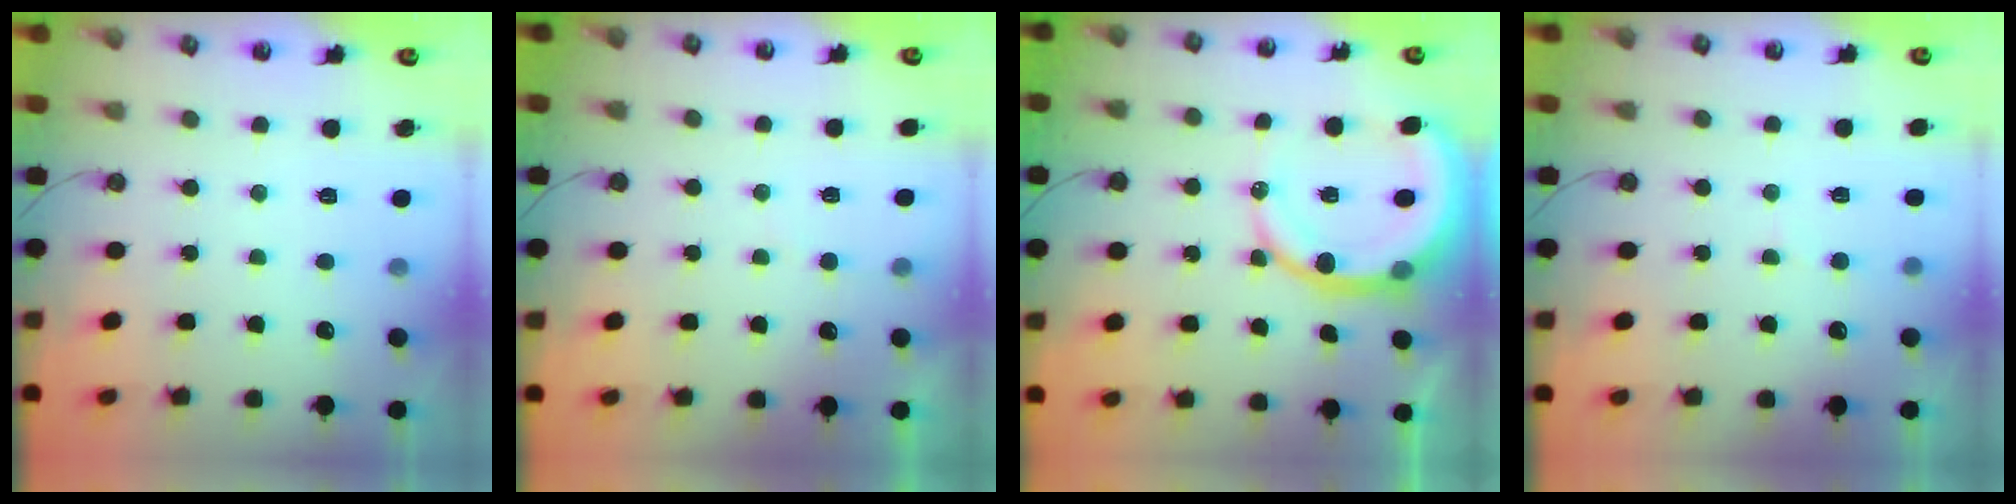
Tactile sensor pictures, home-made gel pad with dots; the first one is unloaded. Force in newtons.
{"total": 2.6, "press": 2.6, "slide": 0.3}
{"total": 13.2, "press": 13.1, "slide": 1.7}
{"total": 4.9, "press": 4.8, "slide": 1.3}